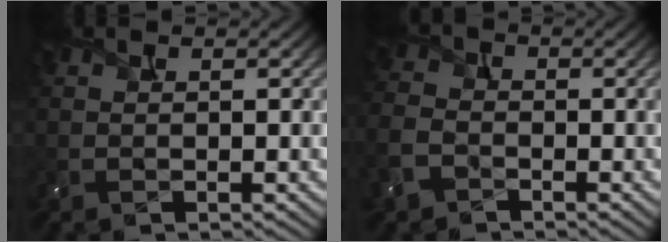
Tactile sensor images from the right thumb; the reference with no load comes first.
{"total": 4.8, "force": [-2.6, 3.4, 2.3], "torque": [-0.074, -0.006, -0.065]}